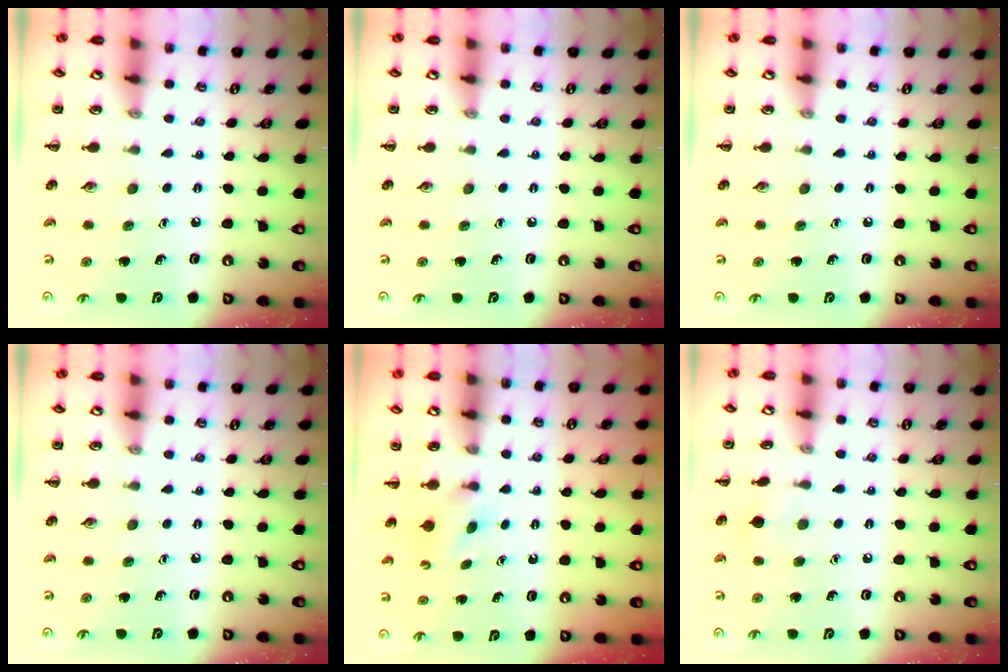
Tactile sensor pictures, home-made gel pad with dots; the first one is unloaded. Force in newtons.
{"total": 0.0}
{"total": 0.0}
{"total": 0.0}
{"total": 2.4, "press": 2.3, "slide": 0.9}
{"total": 5.3, "press": 5.0, "slide": 1.8}